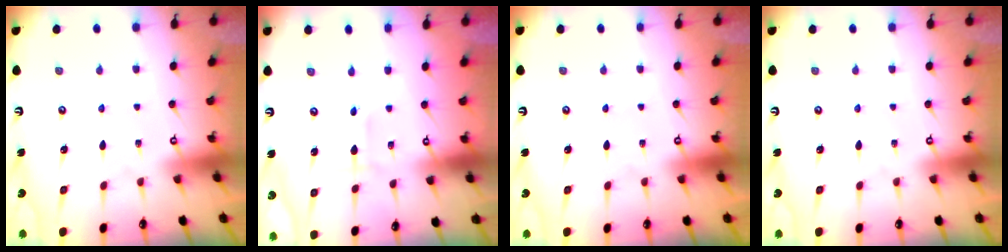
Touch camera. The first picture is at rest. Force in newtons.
{"total": 2.1, "press": 1.8, "slide": 1.1}
{"total": 0.0}
{"total": 0.0}